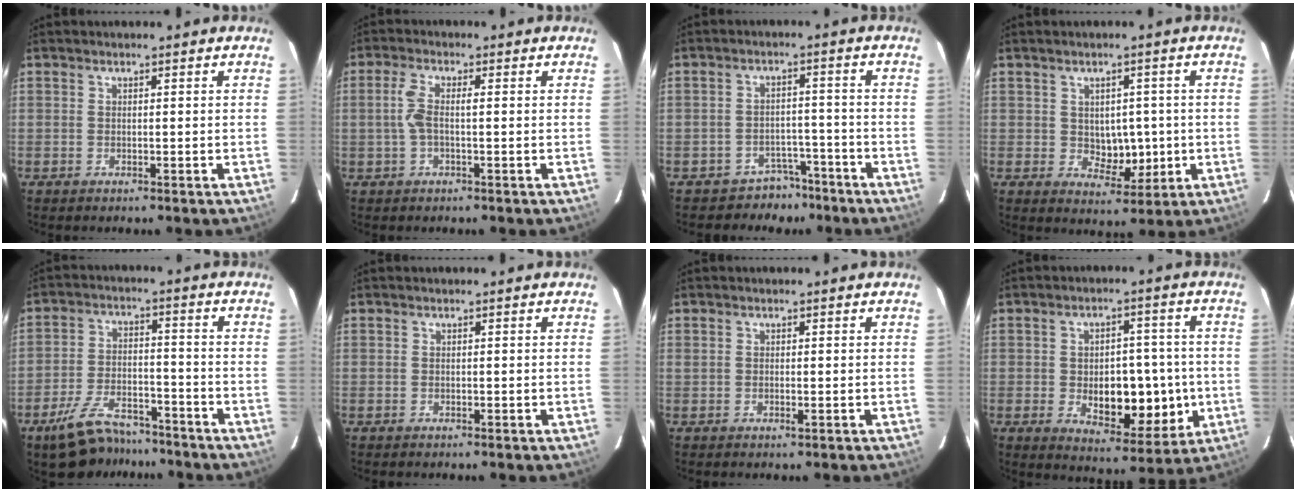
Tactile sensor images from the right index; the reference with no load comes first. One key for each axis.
{"total": 3.7, "fx": 0.1, "fy": 0.8, "fz": 3.6, "tx": -0.084, "ty": 0.011, "tz": 0.000}
{"total": 4.7, "fx": -3.8, "fy": 2.8, "fz": -0.2, "tx": 0.006, "ty": 0.013, "tz": -0.055}
{"total": 5.6, "fx": -0.1, "fy": 3.7, "fz": 4.2, "tx": -0.050, "ty": 0.002, "tz": 0.011}
{"total": 10.4, "fx": -8.3, "fy": 4.0, "fz": 4.8, "tx": -0.096, "ty": -0.004, "tz": -0.142}
{"total": 0.0}
{"total": 0.9, "fx": -0.1, "fy": 0.2, "fz": 0.8, "tx": -0.015, "ty": -0.003, "tz": 0.000}
{"total": 12.1, "fx": -1.7, "fy": 6.3, "fz": 10.2, "tx": -0.136, "ty": 0.007, "tz": -0.011}